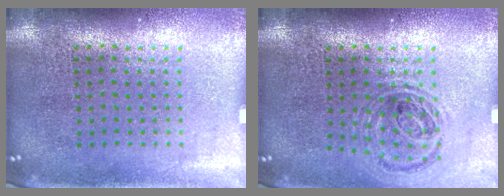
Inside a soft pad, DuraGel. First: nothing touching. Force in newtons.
{"total": 0.9, "press": 0.9, "slide": 0.2}